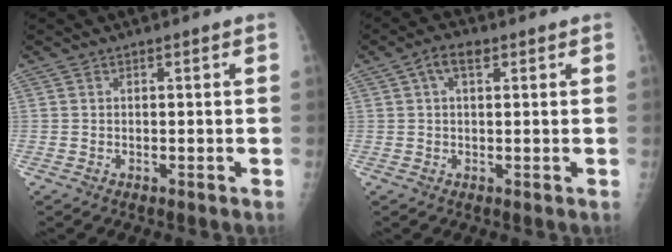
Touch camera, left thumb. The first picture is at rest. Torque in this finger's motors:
{"motor_torque": [0.03, -0.02, -0.18, -0.31, 0.12]}